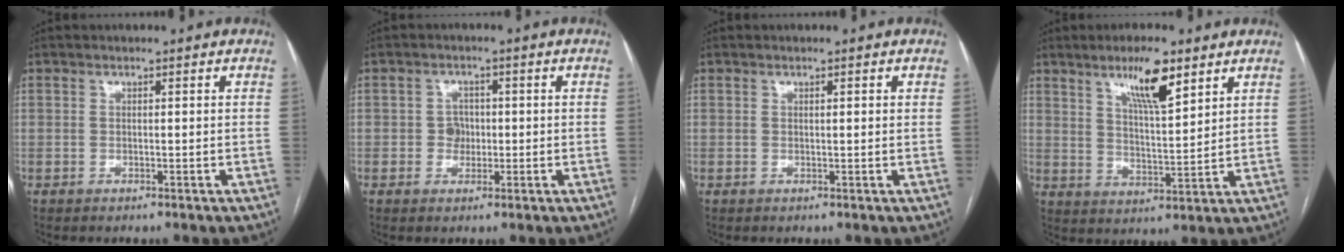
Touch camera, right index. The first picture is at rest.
{"total": 2.7, "force": [-0.3, 2.4, 1.1], "torque": [-0.009, 0.006, -0.004]}
{"total": 0.8, "force": [0.4, 0.1, 0.7], "torque": [-0.014, 0.003, 0.004]}
{"total": 9.1, "force": [5.7, 1.5, 7.0], "torque": [-0.124, -0.004, 0.099]}